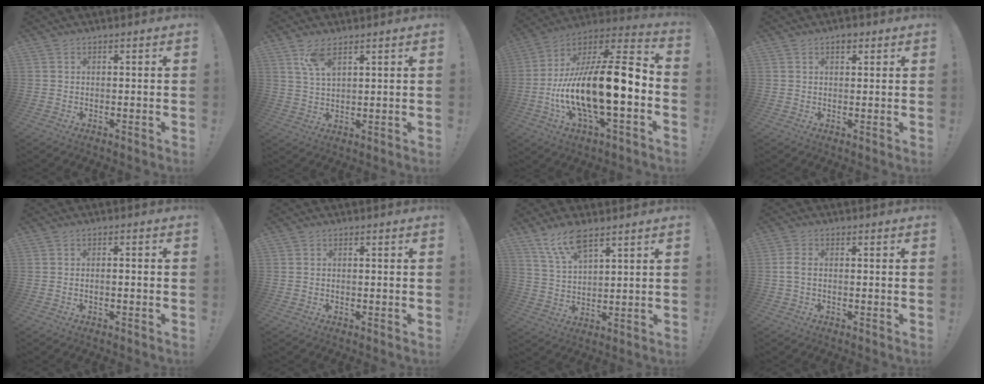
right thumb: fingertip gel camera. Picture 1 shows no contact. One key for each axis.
{"total": 6.6, "fx": 3.9, "fy": 2.4, "fz": 4.7, "tx": -0.087, "ty": -0.013, "tz": 0.072}
{"total": 21.5, "fx": -4.3, "fy": 6.7, "fz": 20.0, "tx": -0.364, "ty": 0.006, "tz": -0.072}
{"total": 1.9, "fx": 1.1, "fy": 1.1, "fz": 1.1, "tx": -0.006, "ty": -0.006, "tz": 0.015}
{"total": 1.5, "fx": -1.0, "fy": 0.3, "fz": 1.1, "tx": -0.018, "ty": 0.005, "tz": -0.017}
{"total": 0.0}
{"total": 9.5, "fx": 6.9, "fy": 3.4, "fz": 5.5, "tx": -0.107, "ty": -0.024, "tz": 0.129}
{"total": 2.9, "fx": -0.2, "fy": 1.6, "fz": 2.4, "tx": -0.060, "ty": 0.008, "tz": -0.003}